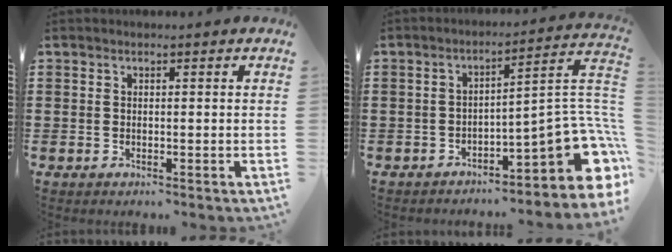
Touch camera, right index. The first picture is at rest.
{"total": 9.5, "force": [-4.0, 3.0, 8.0], "torque": [-0.105, -0.012, -0.076]}